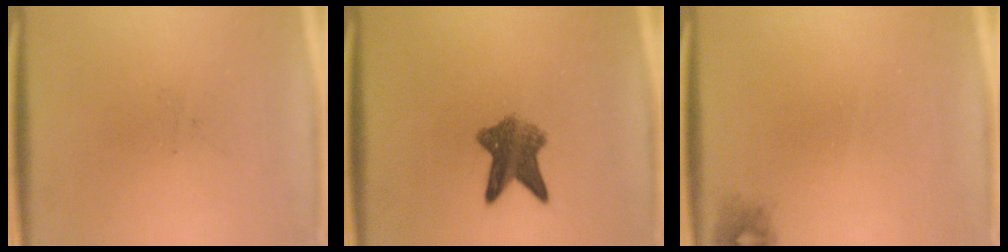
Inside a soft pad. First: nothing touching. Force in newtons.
{"total": 6.8}
{"total": 1.1}